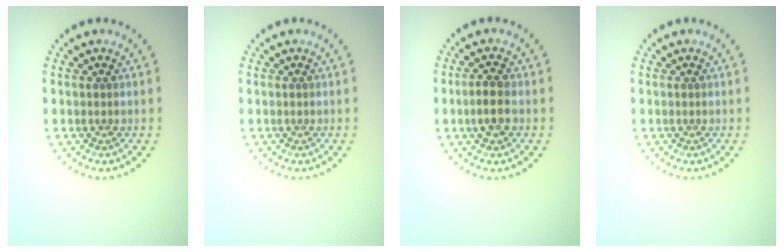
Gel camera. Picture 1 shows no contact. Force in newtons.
{"total": 0.0}
{"total": 2.5, "press": 2.4, "slide": 0.4}
{"total": 0.0}